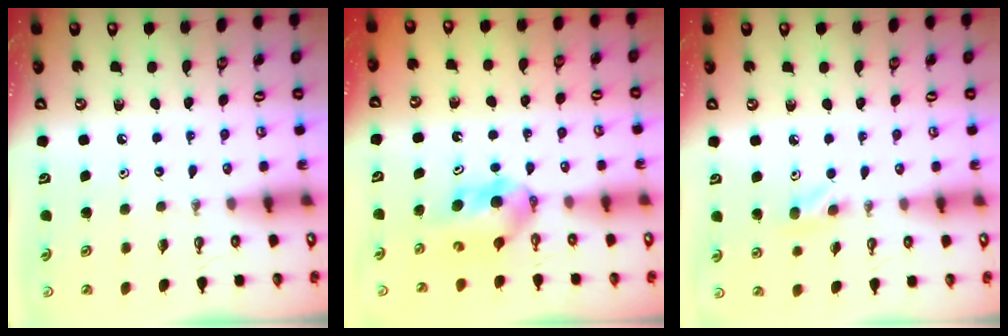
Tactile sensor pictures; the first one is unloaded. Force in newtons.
{"total": 6.1, "press": 6.0, "slide": 1.2}
{"total": 6.5, "press": 6.3, "slide": 1.7}